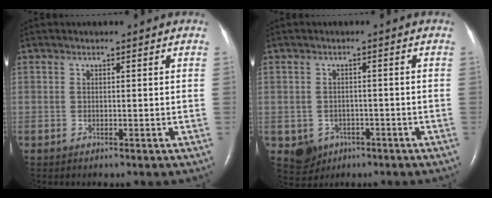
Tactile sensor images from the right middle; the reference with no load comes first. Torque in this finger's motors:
{"motor_torque": [-0.06, 0.09, -0.02, 0.00]}